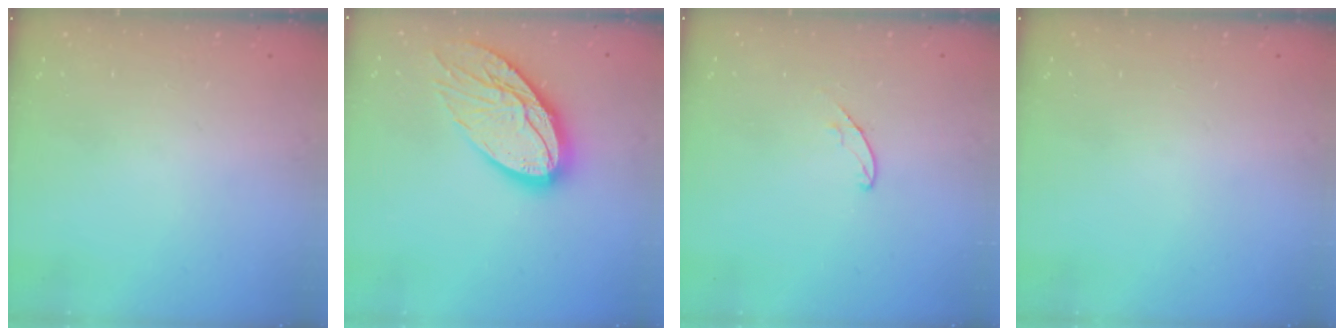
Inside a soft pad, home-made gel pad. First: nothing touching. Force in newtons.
{"total": 19.1, "press": 19.1, "slide": 1.4}
{"total": 4.2, "press": 4.2, "slide": 0.4}
{"total": 0.0}